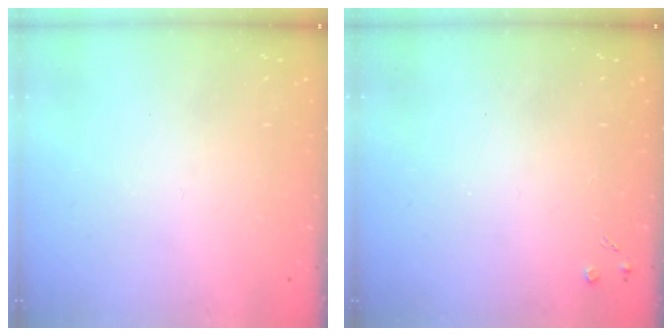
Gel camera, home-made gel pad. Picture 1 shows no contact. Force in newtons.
{"total": 2.5, "press": 2.5, "slide": 0.5}